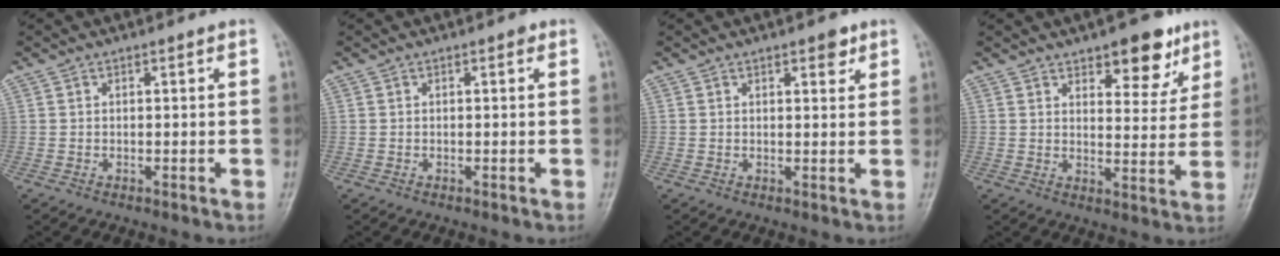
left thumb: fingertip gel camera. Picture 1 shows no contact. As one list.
[{"total": 0.6, "force": [0.2, 0.3, 0.5], "torque": [-0.003, 0.001, -0.001]}, {"total": 2.9, "force": [1.8, 1.2, 1.9], "torque": [-0.014, -0.008, 0.022]}, {"total": 9.6, "force": [6.2, 4.4, 6.0], "torque": [-0.047, -0.034, 0.085]}]